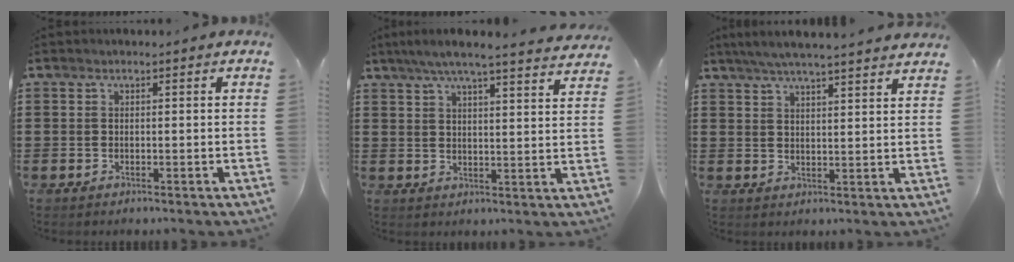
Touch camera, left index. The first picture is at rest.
{"total": 5.7, "force": [5.0, -0.2, 2.7], "torque": [-0.069, -0.022, 0.085]}
{"total": 4.7, "force": [4.4, -0.3, 1.8], "torque": [-0.048, -0.015, 0.077]}